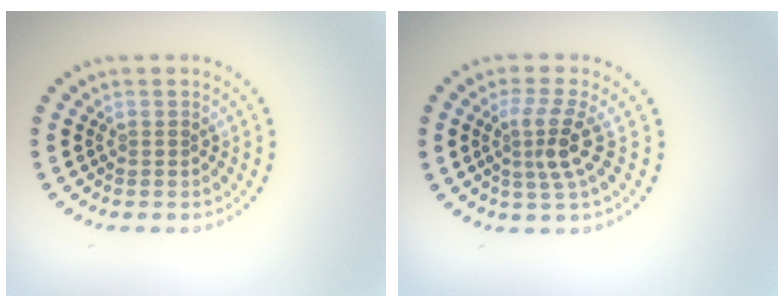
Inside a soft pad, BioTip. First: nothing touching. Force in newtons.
{"total": 3.1, "press": 2.2, "slide": 2.2}